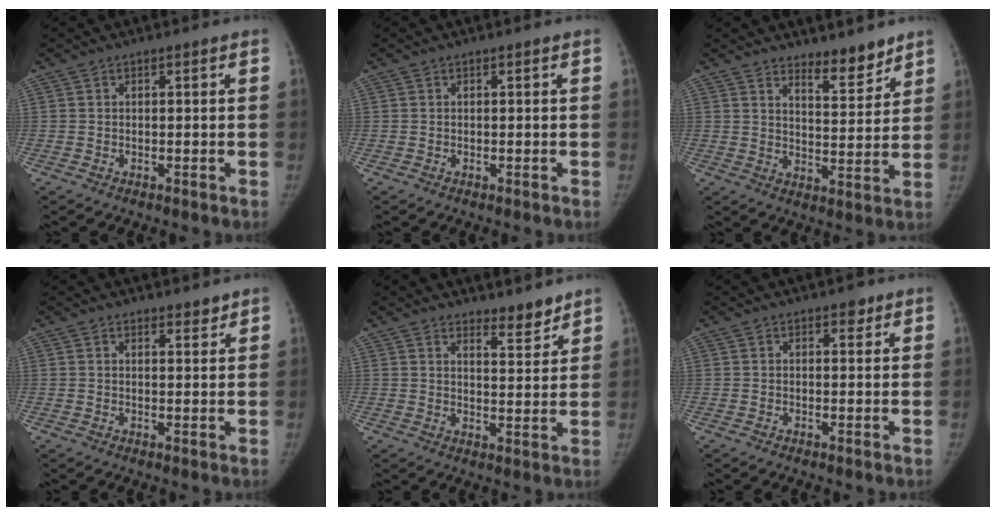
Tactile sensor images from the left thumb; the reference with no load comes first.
{"total": 0.0}
{"total": 6.6, "force": [5.6, 1.9, 3.1], "torque": [-0.027, -0.052, 0.090]}
{"total": 2.0, "force": [1.8, 0.8, 0.5], "torque": [0.006, -0.014, 0.024]}
{"total": 4.7, "force": [4.2, 1.4, 1.7], "torque": [-0.009, -0.038, 0.065]}
{"total": 1.7, "force": [1.1, 1.0, 0.8], "torque": [0.002, -0.005, 0.011]}